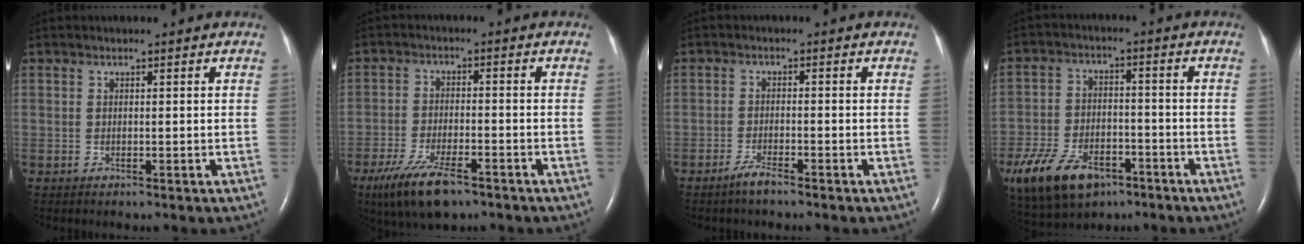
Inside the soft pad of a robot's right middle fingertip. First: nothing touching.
{"total": 9.4, "force": [-6.4, 2.6, 6.5], "torque": [-0.129, -0.018, -0.108]}
{"total": 2.5, "force": [-2.1, 0.1, 1.3], "torque": [-0.038, -0.004, -0.040]}
{"total": 15.6, "force": [-9.2, 8.7, 9.2], "torque": [-0.212, -0.007, -0.154]}